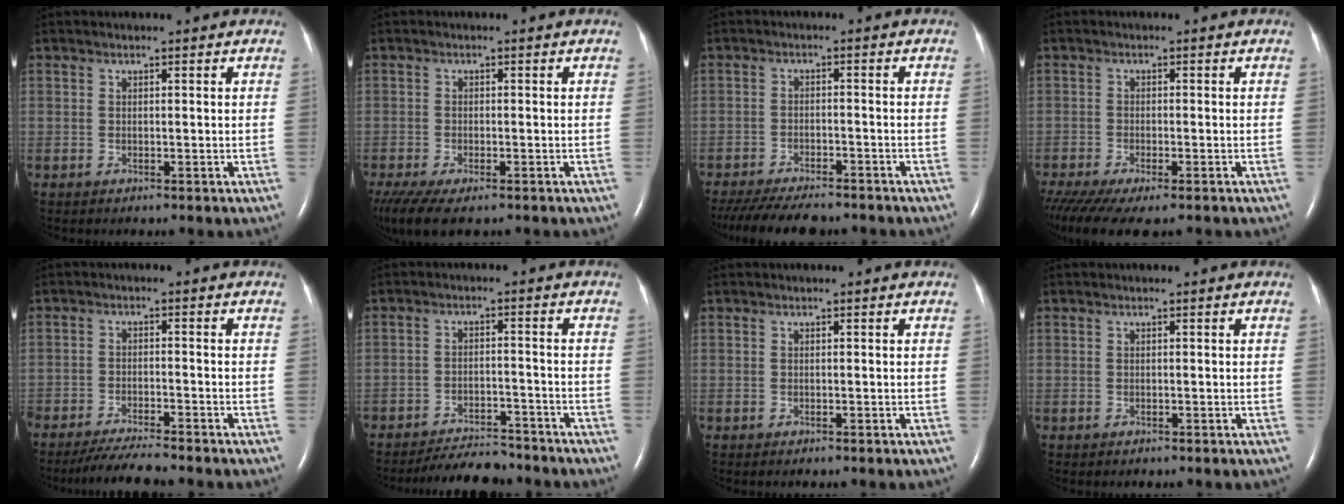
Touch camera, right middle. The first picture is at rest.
{"total": 9.1, "force": [-6.5, 3.1, 5.6], "torque": [-0.107, -0.019, -0.103]}
{"total": 13.4, "force": [-11.7, 3.3, 5.8], "torque": [-0.119, -0.017, -0.168]}
{"total": 10.7, "force": [-8.3, 2.5, 6.2], "torque": [-0.110, -0.018, -0.129]}
{"total": 6.7, "force": [-6.2, 0.0, 2.7], "torque": [-0.046, -0.022, -0.106]}
{"total": 7.9, "force": [-7.5, 1.6, 1.6], "torque": [-0.024, -0.007, -0.116]}
{"total": 0.0}
{"total": 0.0}